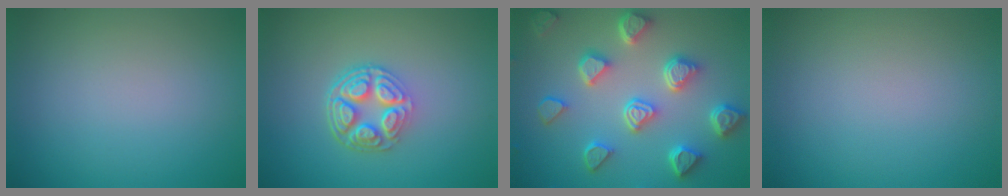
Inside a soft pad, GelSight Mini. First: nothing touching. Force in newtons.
{"total": 5.0, "press": 3.7, "slide": 3.3}
{"total": 6.8, "press": 5.5, "slide": 4.0}
{"total": 0.0}